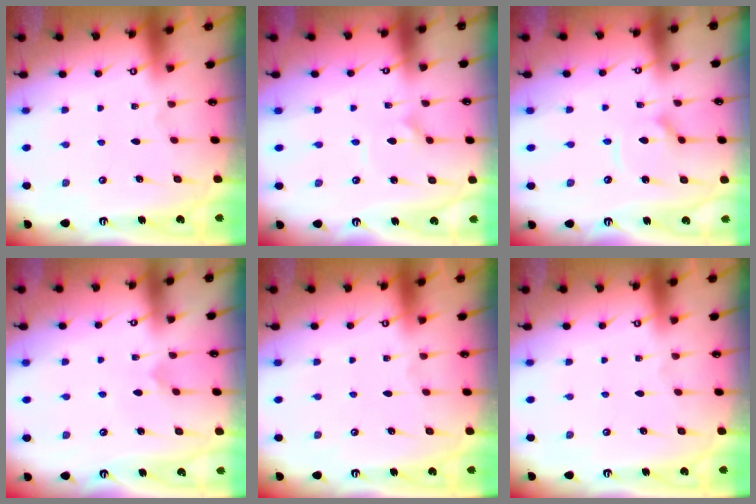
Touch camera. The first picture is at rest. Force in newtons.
{"total": 1.4, "press": 1.3, "slide": 0.6}
{"total": 6.0, "press": 6.0, "slide": 0.8}
{"total": 2.7, "press": 2.7, "slide": 0.3}
{"total": 0.0}
{"total": 0.0}